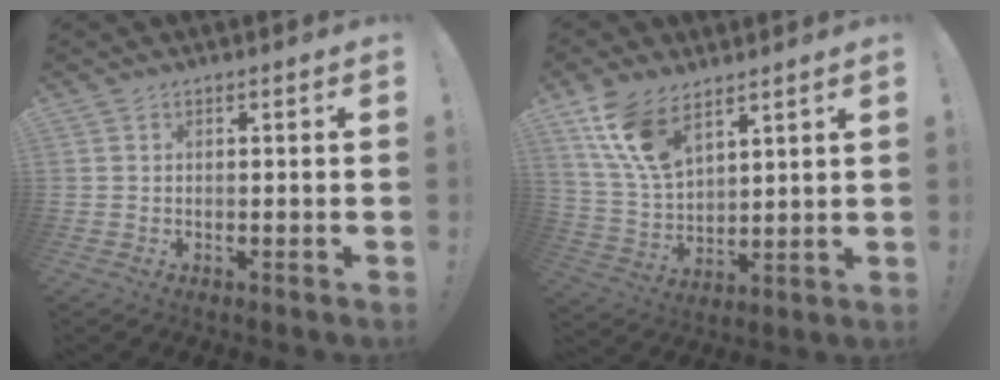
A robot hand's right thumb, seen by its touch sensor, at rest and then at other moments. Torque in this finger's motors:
{"motor_torque": [-0.12, 1.21, 0.96, 0.48, 0.30]}